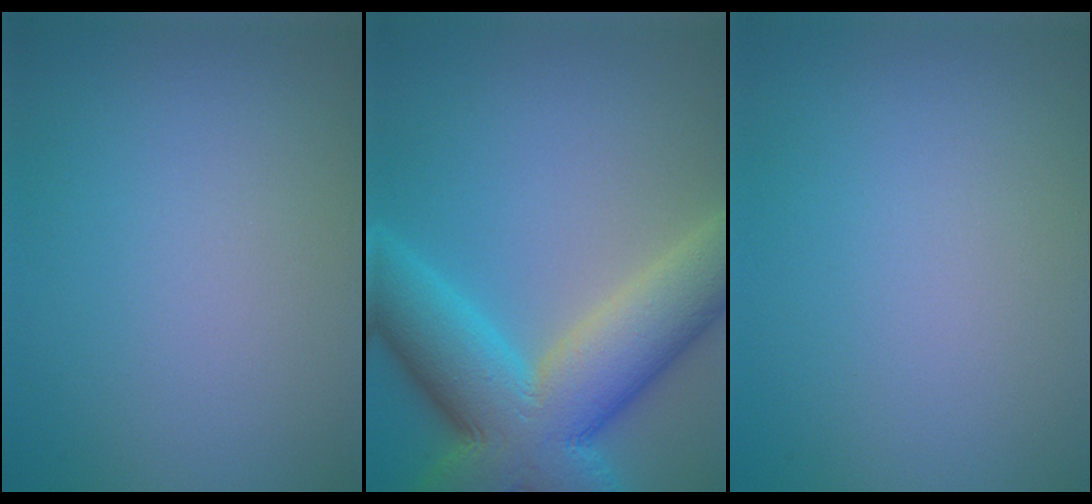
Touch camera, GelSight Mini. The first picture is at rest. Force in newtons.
{"total": 13.2, "press": 13.2, "slide": 0.6}
{"total": 0.0}